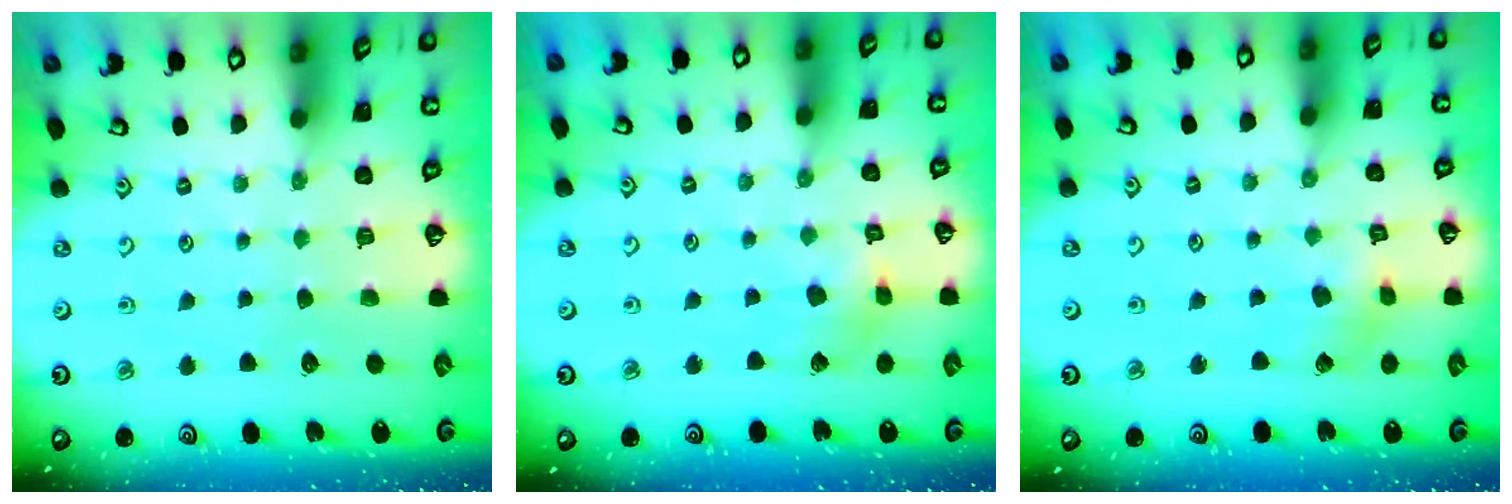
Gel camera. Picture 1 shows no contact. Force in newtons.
{"total": 5.6, "press": 5.6, "slide": 0.5}
{"total": 3.9, "press": 3.8, "slide": 0.4}